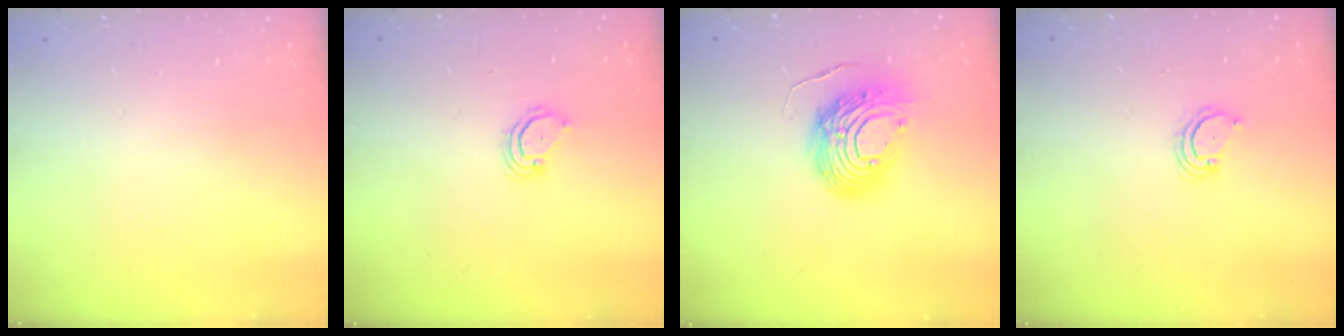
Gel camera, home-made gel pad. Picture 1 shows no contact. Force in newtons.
{"total": 3.2, "press": 3.2, "slide": 0.3}
{"total": 13.4, "press": 13.4, "slide": 1.3}
{"total": 3.3, "press": 3.3, "slide": 0.3}